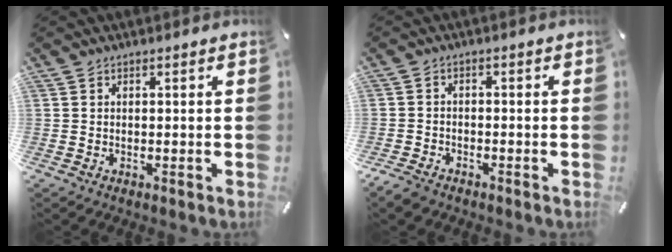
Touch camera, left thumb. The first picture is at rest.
{"total": 2.9, "force": [-2.5, 1.4, 0.6], "torque": [-0.024, 0.010, -0.053]}